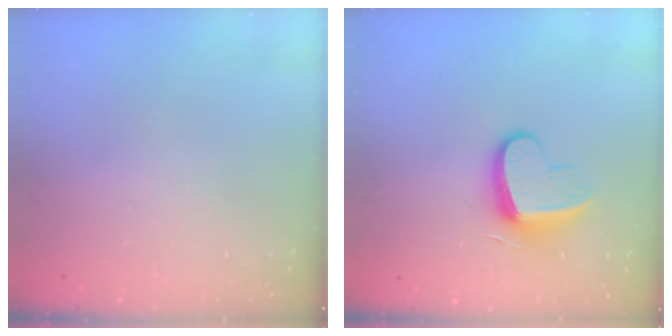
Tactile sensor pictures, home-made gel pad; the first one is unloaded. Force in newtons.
{"total": 11.6, "press": 11.6, "slide": 0.5}